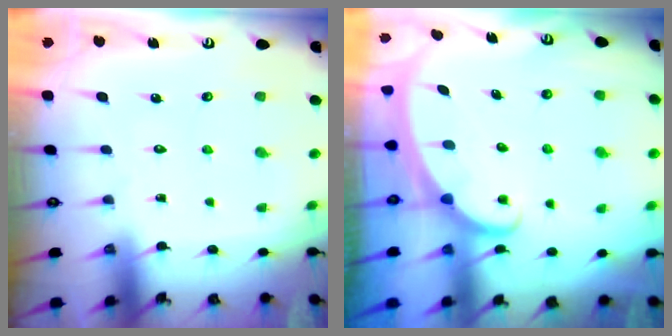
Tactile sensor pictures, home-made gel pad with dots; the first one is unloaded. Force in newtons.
{"total": 2.2, "press": 2.2, "slide": 0.3}